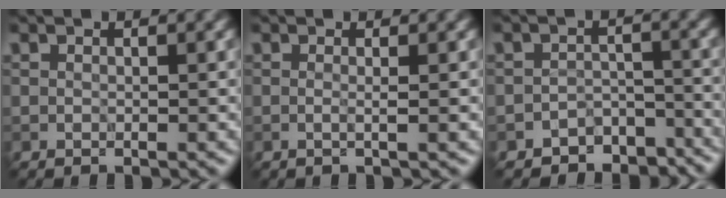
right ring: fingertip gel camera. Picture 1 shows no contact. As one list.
[{"total": 1.9, "force": [0.5, 0.9, 1.6], "torque": [-0.006, 0.000, -0.016]}, {"total": 3.9, "force": [-3.4, 1.8, 0.3], "torque": [0.008, -0.002, -0.052]}]